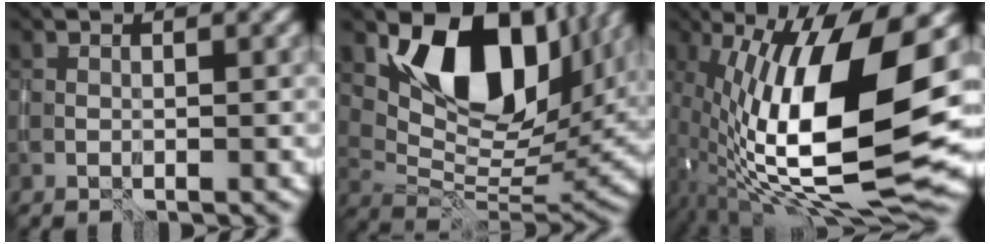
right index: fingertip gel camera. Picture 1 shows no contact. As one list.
[{"total": 11.7, "force": [5.4, 7.0, 7.7], "torque": [-0.115, -0.015, 0.110]}, {"total": 16.1, "force": [0.5, 5.8, 15.1], "torque": [-0.281, -0.004, 0.010]}]